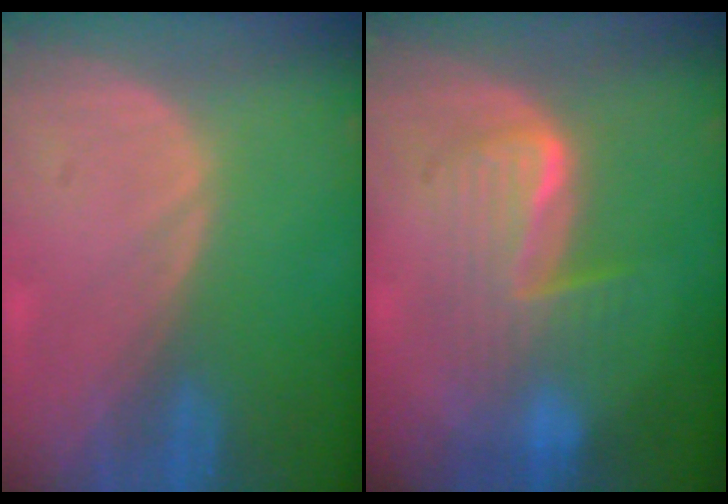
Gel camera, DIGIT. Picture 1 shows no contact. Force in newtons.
{"total": 6.8, "press": 6.8, "slide": 0.2}